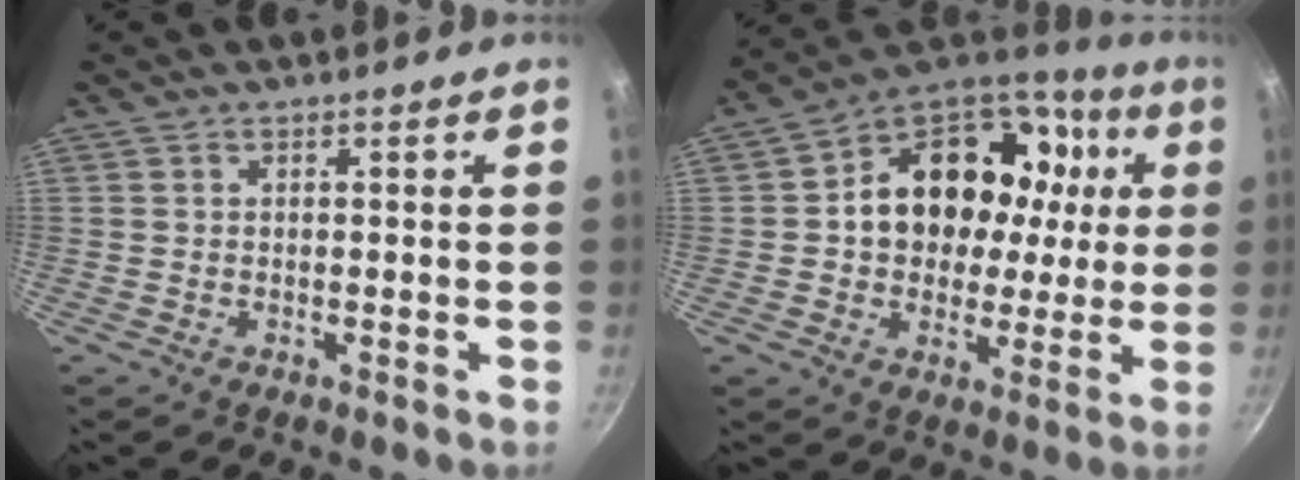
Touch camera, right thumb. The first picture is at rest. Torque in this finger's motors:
{"motor_torque": [1.26, 3.75, 1.26, -0.40, 0.15]}